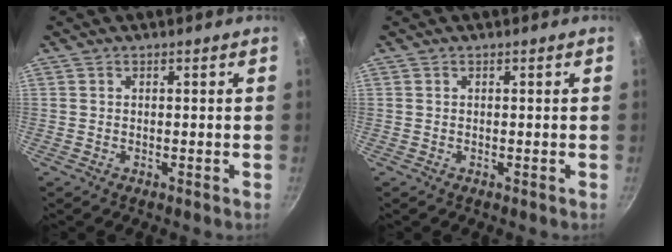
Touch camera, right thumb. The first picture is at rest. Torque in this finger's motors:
{"motor_torque": [-0.12, 0.12, 0.00, 0.00, 0.00]}